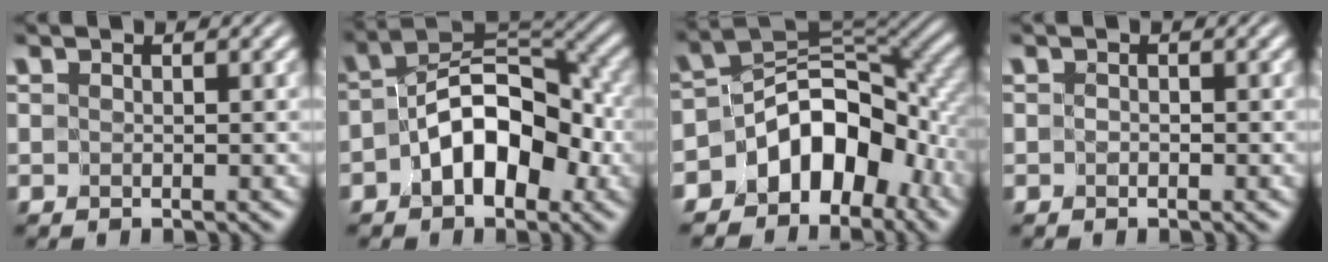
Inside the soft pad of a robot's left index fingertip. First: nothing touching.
{"total": 7.4, "force": [-2.2, 4.4, 5.6], "torque": [-0.074, 0.017, -0.044]}
{"total": 9.9, "force": [-5.1, 6.2, 5.8], "torque": [-0.069, 0.008, -0.100]}
{"total": 0.0}